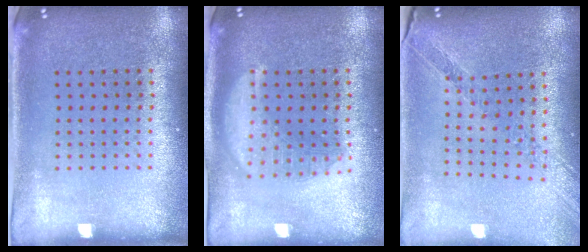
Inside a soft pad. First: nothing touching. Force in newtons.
{"total": 2.9, "press": 2.9, "slide": 0.3}
{"total": 1.2, "press": 1.2, "slide": 0.2}